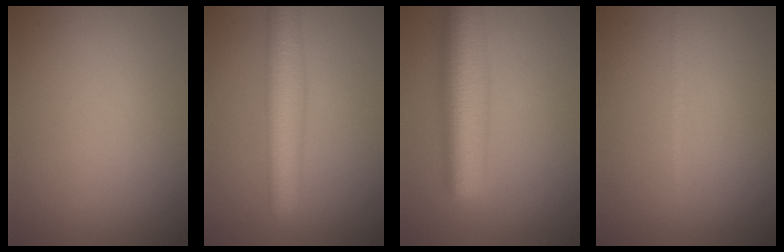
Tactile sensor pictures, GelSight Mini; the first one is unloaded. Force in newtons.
{"total": 6.2, "press": 6.2, "slide": 0.2}
{"total": 8.0, "press": 8.0, "slide": 0.1}
{"total": 0.7, "press": 0.7, "slide": 0.1}